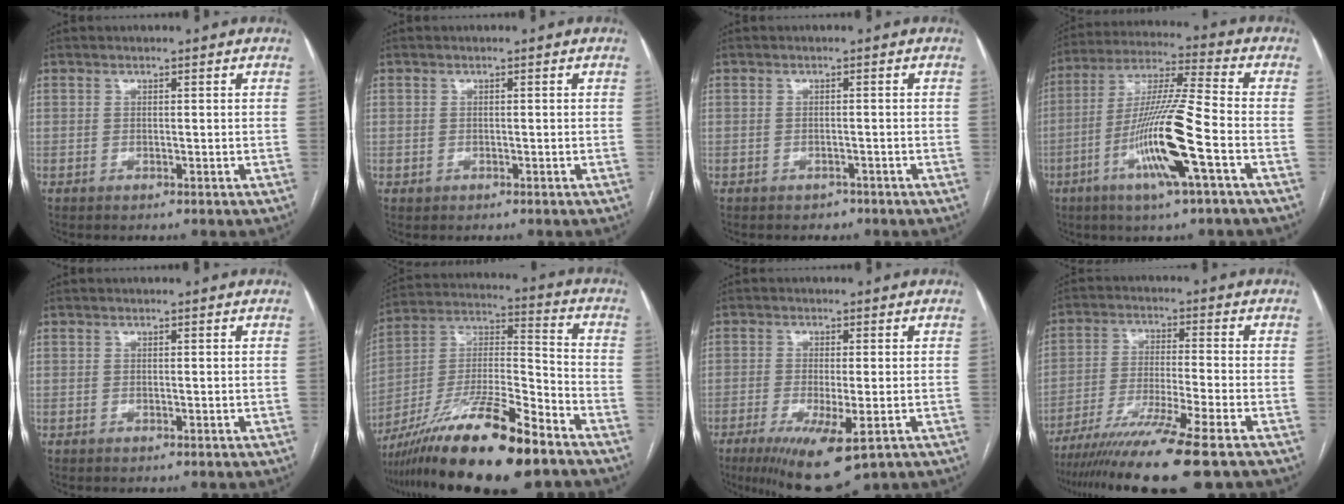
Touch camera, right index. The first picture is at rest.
{"total": 0.8, "force": [-0.2, 0.8, 0.0], "torque": [0.001, 0.005, -0.004]}
{"total": 1.5, "force": [-1.2, 0.9, 0.2], "torque": [-0.010, 0.001, -0.015]}
{"total": 14.8, "force": [-5.3, -0.3, 13.8], "torque": [-0.274, -0.007, -0.104]}
{"total": 0.0}
{"total": 20.8, "force": [-14.5, 2.4, 14.7], "torque": [-0.281, -0.023, -0.258]}
{"total": 10.0, "force": [-5.0, 2.0, 8.4], "torque": [-0.140, -0.028, -0.076]}
{"total": 14.6, "force": [-11.1, -1.4, 9.4], "torque": [-0.170, -0.046, -0.185]}